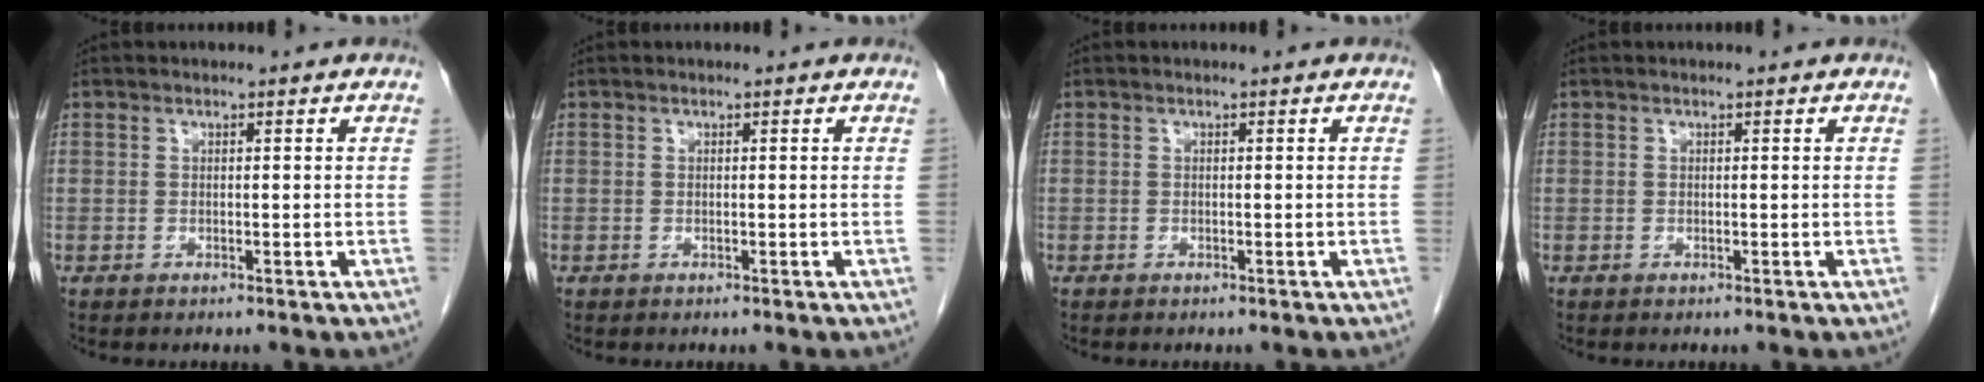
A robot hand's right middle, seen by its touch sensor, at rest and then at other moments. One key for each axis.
{"total": 0.0}
{"total": 0.0}
{"total": 0.0}